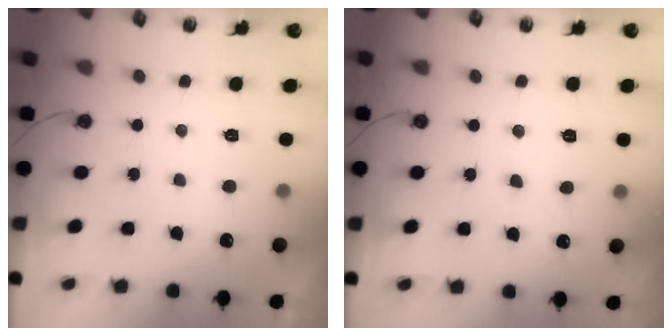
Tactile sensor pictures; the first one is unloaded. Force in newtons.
{"total": 5.6, "press": 5.6, "slide": 0.8}